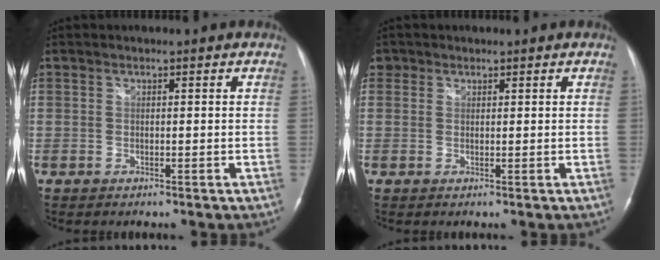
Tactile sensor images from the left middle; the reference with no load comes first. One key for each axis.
{"total": 1.9, "fx": 1.0, "fy": 1.6, "fz": 0.2, "tx": 0.003, "ty": 0.005, "tz": 0.015}